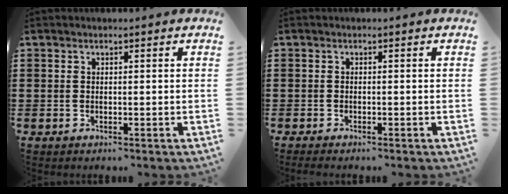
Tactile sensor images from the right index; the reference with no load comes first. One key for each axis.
{"total": 0.8, "fx": -0.8, "fy": -0.2, "fz": 0.0, "tx": -0.002, "ty": -0.005, "tz": -0.015}